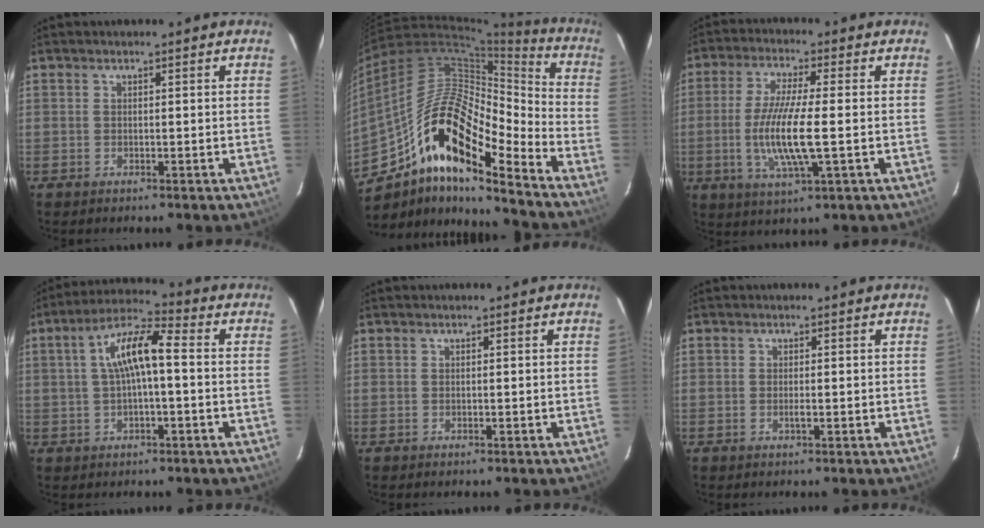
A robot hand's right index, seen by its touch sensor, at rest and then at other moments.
{"total": 20.2, "force": [-11.7, 5.5, 15.5], "torque": [-0.264, -0.011, -0.227]}
{"total": 11.1, "force": [-1.7, 1.4, 10.9], "torque": [-0.214, -0.010, -0.035]}
{"total": 9.5, "force": [-0.4, -1.8, 9.3], "torque": [-0.176, 0.009, 0.002]}
{"total": 0.0}
{"total": 0.8, "force": [-0.2, 0.0, 0.8], "torque": [-0.014, -0.002, -0.004]}